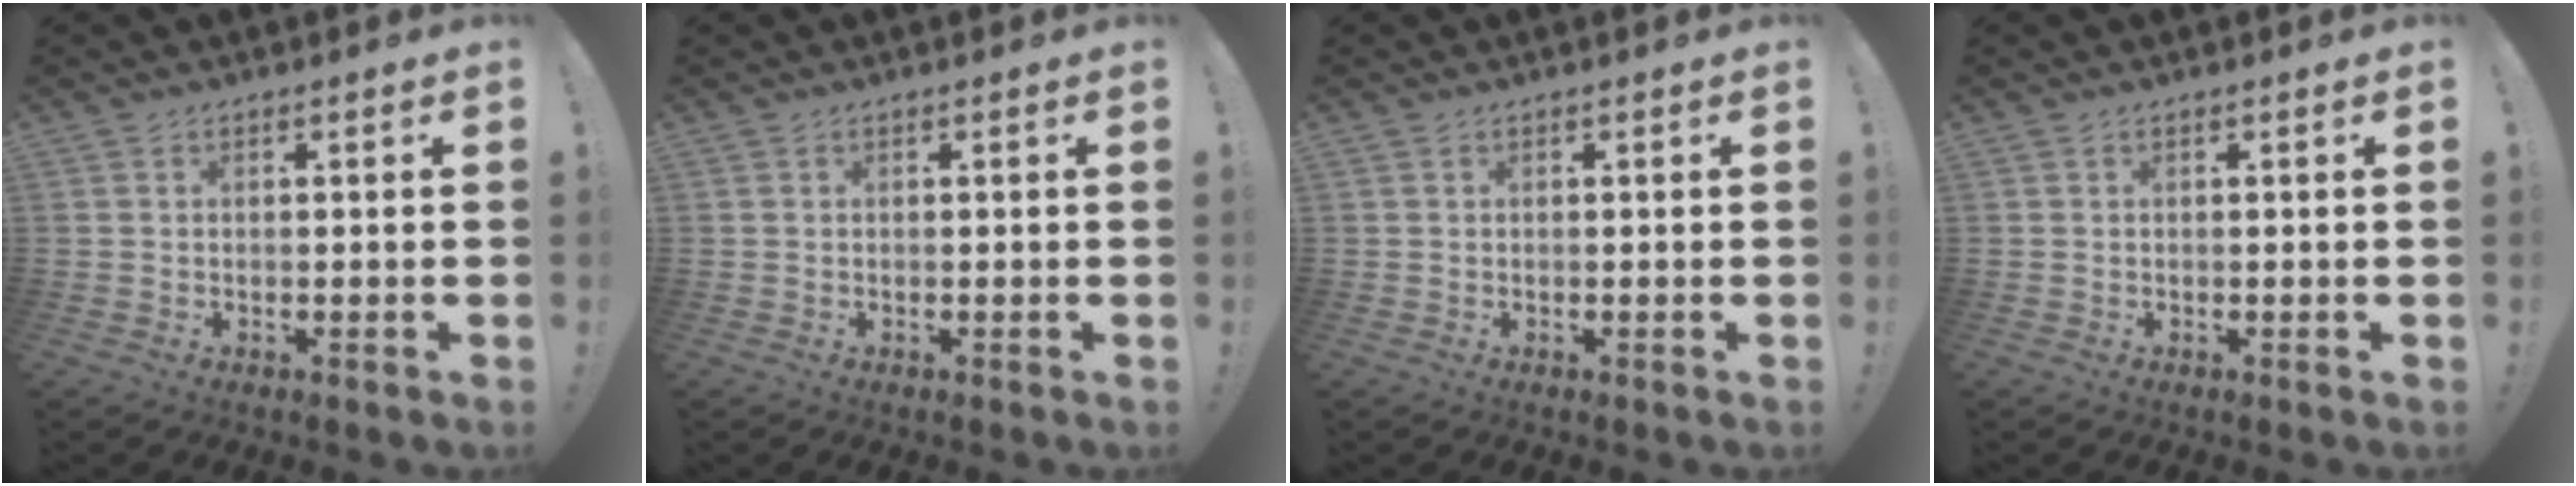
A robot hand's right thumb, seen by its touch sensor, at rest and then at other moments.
{"total": 0.0}
{"total": 0.0}
{"total": 0.0}